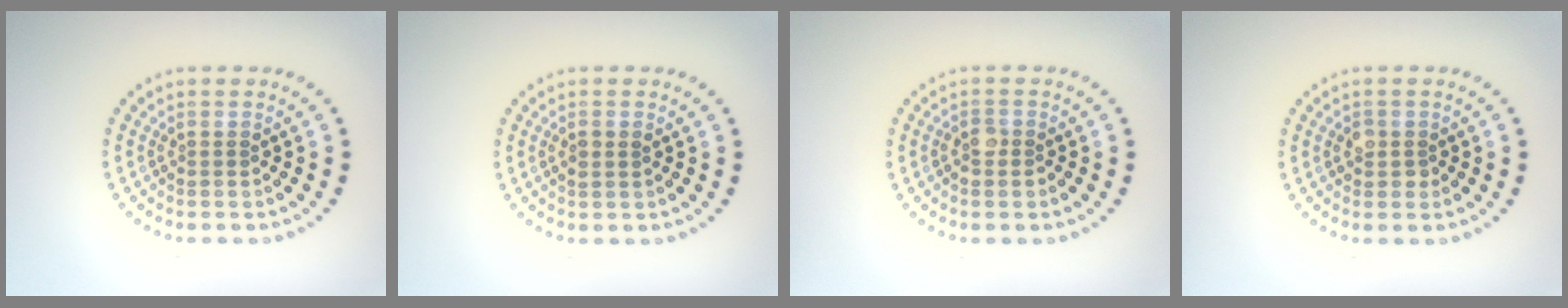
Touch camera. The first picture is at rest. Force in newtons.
{"total": 1.0, "press": 1.0, "slide": 0.1}
{"total": 1.4, "press": 1.3, "slide": 0.6}
{"total": 1.5, "press": 1.5, "slide": 0.4}